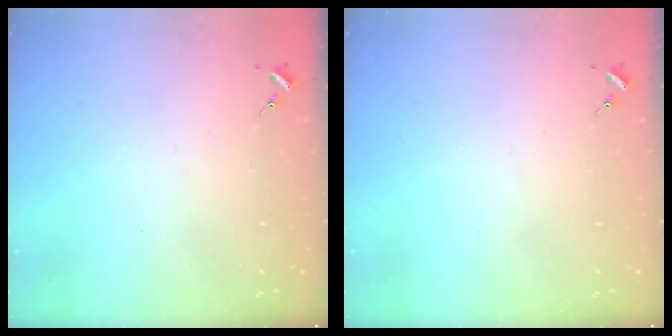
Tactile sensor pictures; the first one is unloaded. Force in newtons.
{"total": 0.0}